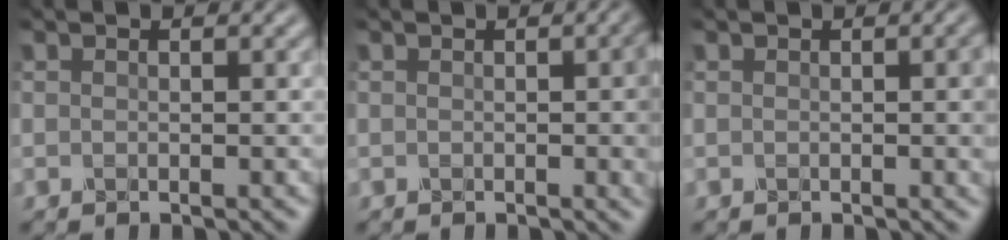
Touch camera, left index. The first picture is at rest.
{"total": 2.9, "force": [0.0, 0.7, 2.8], "torque": [-0.026, 0.004, -0.002]}
{"total": 2.2, "force": [0.1, 0.6, 2.1], "torque": [-0.019, 0.001, -0.001]}